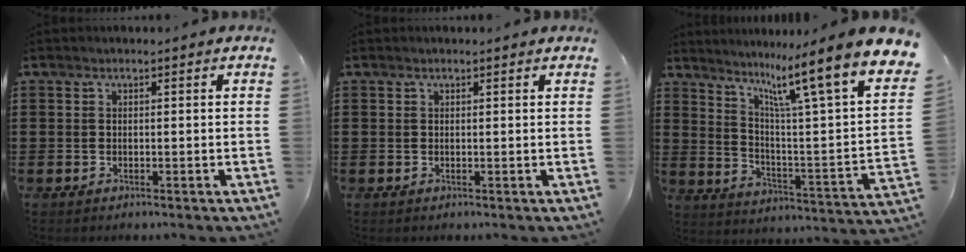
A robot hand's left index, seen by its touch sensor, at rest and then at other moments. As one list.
[{"total": 0.0}, {"total": 12.1, "force": [8.2, -0.1, 8.8], "torque": [-0.172, -0.069, 0.119]}]